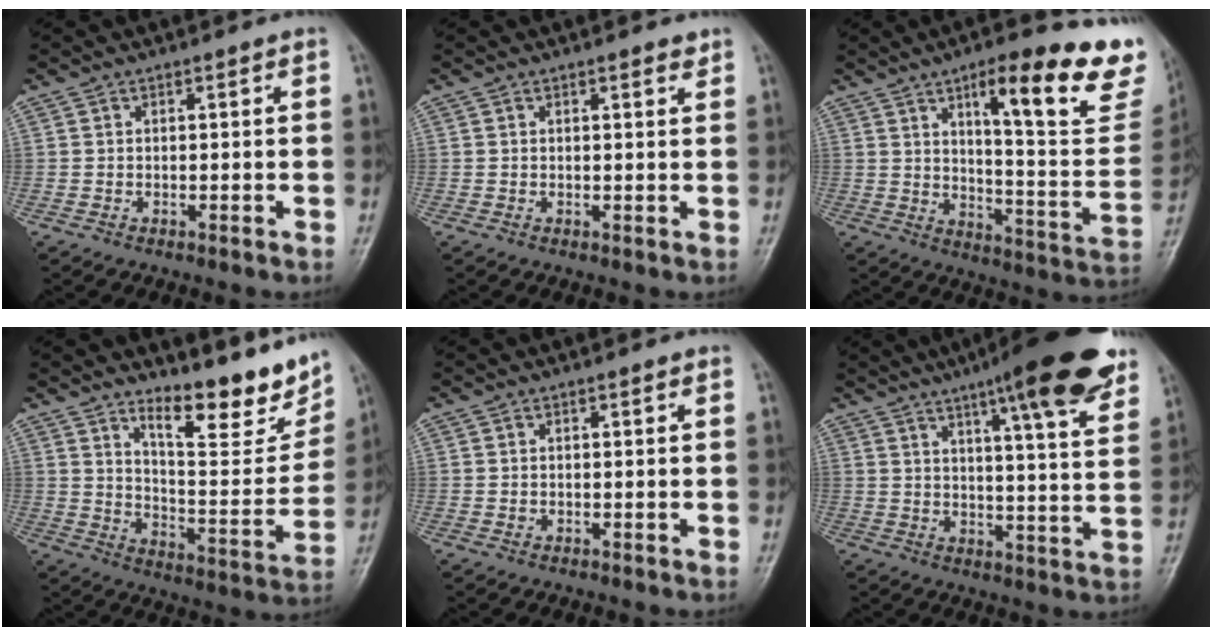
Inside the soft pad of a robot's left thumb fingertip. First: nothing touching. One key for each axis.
{"total": 1.4, "fx": 1.0, "fy": 0.4, "fz": 0.8, "tx": -0.011, "ty": -0.006, "tz": 0.013}
{"total": 22.9, "fx": 14.0, "fy": 5.6, "fz": 17.2, "tx": -0.185, "ty": -0.066, "tz": 0.194}
{"total": 16.0, "fx": 11.7, "fy": 4.7, "fz": 9.9, "tx": -0.095, "ty": -0.087, "tz": 0.185}
{"total": 0.6, "fx": 0.1, "fy": 0.5, "fz": 0.4, "tx": -0.004, "ty": 0.002, "tz": 0.003}
{"total": 18.9, "fx": 12.2, "fy": 3.0, "fz": 14.1, "tx": -0.177, "ty": -0.046, "tz": 0.164}